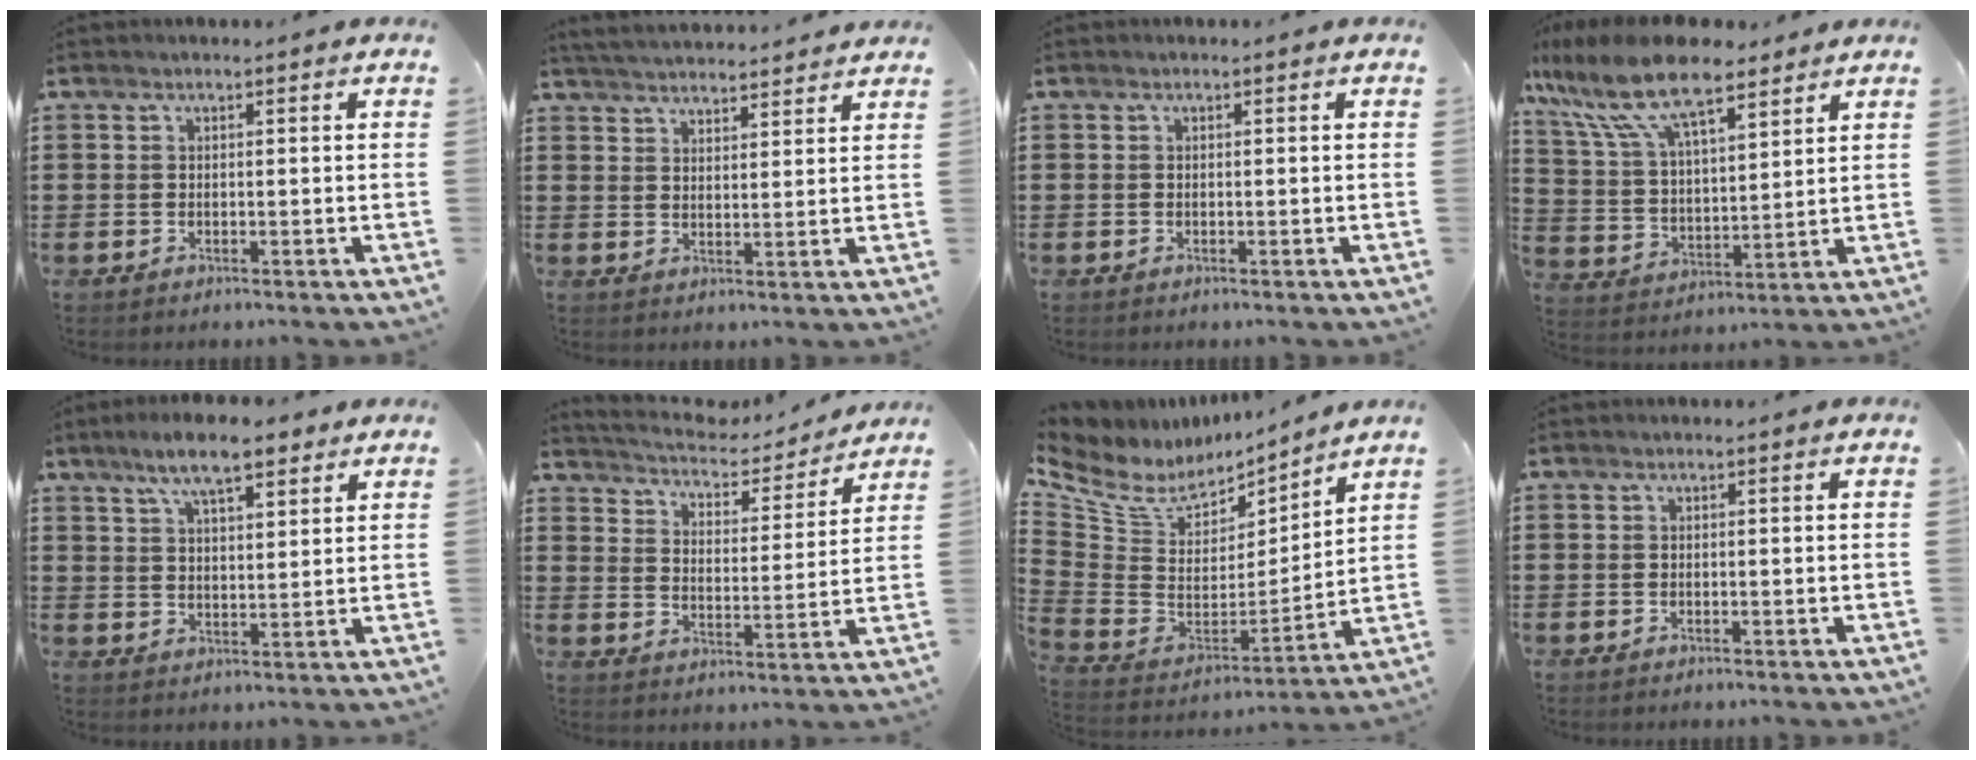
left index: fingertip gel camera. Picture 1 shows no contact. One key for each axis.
{"total": 3.8, "fx": 3.8, "fy": 0.0, "fz": 0.2, "tx": -0.018, "ty": -0.018, "tz": 0.069}
{"total": 0.0}
{"total": 13.2, "fx": 9.6, "fy": 4.2, "fz": 8.0, "tx": -0.192, "ty": -0.025, "tz": 0.173}
{"total": 7.8, "fx": 5.8, "fy": 2.0, "fz": 4.8, "tx": -0.107, "ty": 0.000, "tz": 0.106}
{"total": 4.0, "fx": 3.9, "fy": 0.6, "fz": 0.5, "tx": -0.037, "ty": -0.033, "tz": 0.060}
{"total": 7.0, "fx": 5.1, "fy": 4.1, "fz": 2.6, "tx": -0.089, "ty": -0.039, "tz": 0.089}
{"total": 0.0}